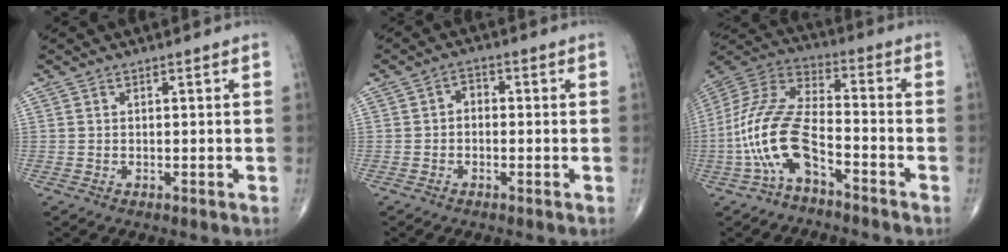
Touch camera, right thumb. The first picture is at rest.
{"total": 2.3, "force": [-0.5, 1.7, 1.5], "torque": [-0.010, 0.015, -0.020]}
{"total": 15.0, "force": [-6.2, 6.5, 11.9], "torque": [-0.259, 0.061, -0.122]}